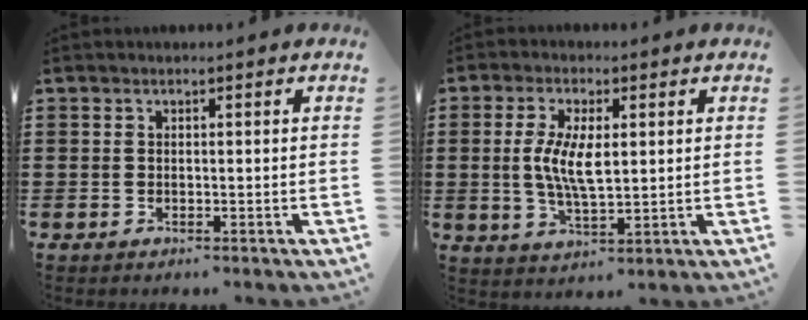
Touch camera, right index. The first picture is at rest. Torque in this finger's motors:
{"motor_torque": [0.73, -0.01, 0.43, 0.19]}